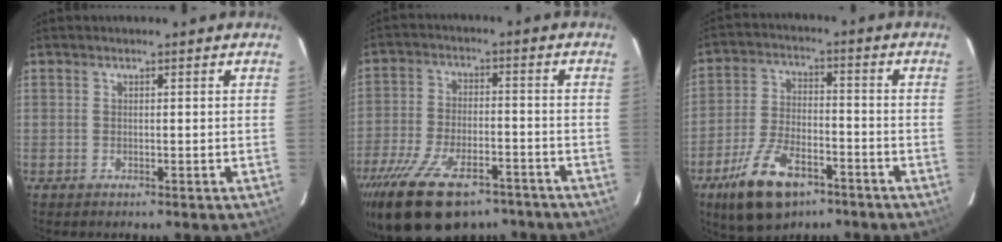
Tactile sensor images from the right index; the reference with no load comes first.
{"total": 20.2, "force": [-14.3, 8.9, 11.2], "torque": [-0.235, -0.035, -0.231]}
{"total": 13.9, "force": [-8.6, 6.5, 8.7], "torque": [-0.187, -0.012, -0.152]}